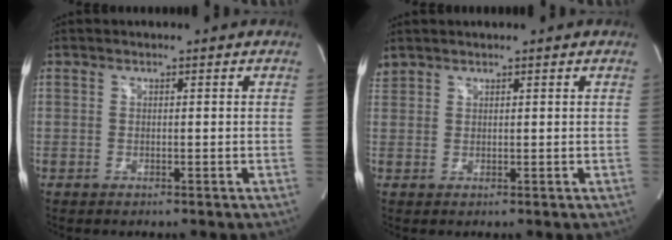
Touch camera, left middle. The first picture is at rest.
{"total": 1.8, "force": [1.8, 0.3, 0.3], "torque": [-0.019, 0.023, 0.040]}